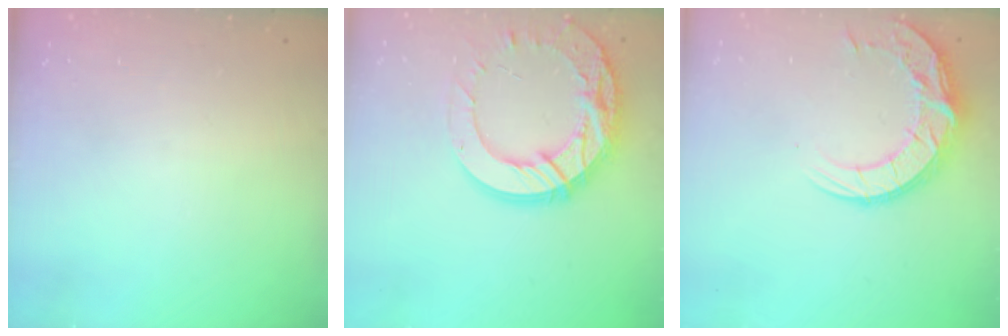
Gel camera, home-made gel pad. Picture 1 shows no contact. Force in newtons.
{"total": 20.2, "press": 20.2, "slide": 1.8}
{"total": 13.7, "press": 13.6, "slide": 1.1}